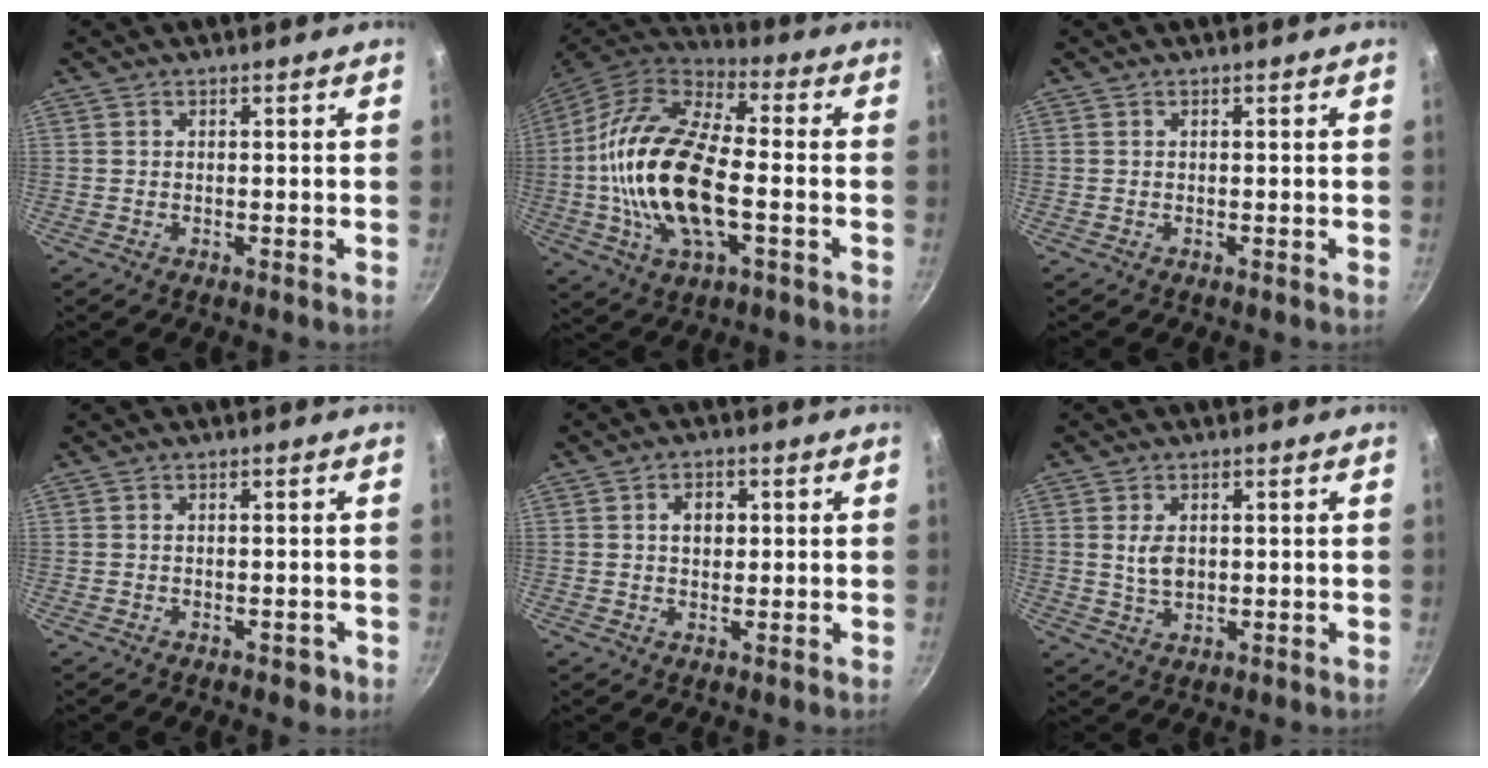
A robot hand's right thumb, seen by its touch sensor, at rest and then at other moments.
{"total": 21.9, "force": [-2.5, 10.2, 19.2], "torque": [-0.368, 0.026, -0.059]}
{"total": 0.0}
{"total": 1.9, "force": [-1.0, 1.1, 1.2], "torque": [-0.008, 0.014, -0.004]}
{"total": 3.8, "force": [0.6, 2.9, 2.4], "torque": [-0.019, 0.005, 0.009]}
{"total": 4.3, "force": [0.6, 2.8, 3.2], "torque": [-0.051, -0.006, 0.015]}